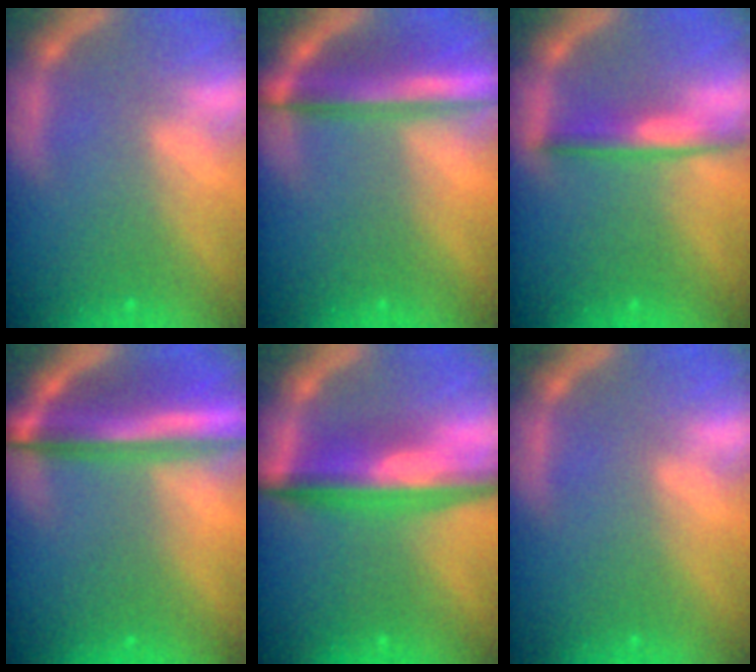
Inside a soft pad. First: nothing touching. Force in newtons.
{"total": 6.5}
{"total": 3.5}
{"total": 8.6}
{"total": 7.4}
{"total": 0.0}